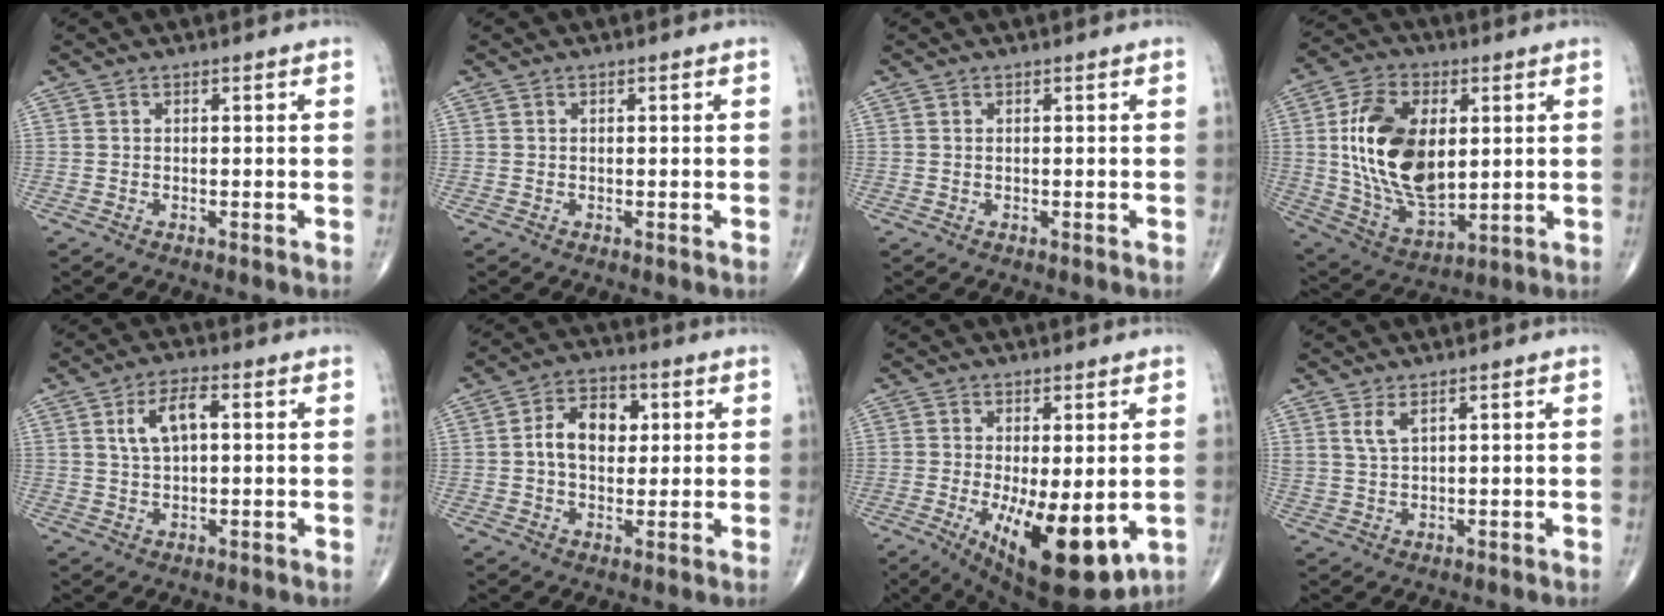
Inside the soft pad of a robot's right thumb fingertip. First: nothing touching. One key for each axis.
{"total": 0.0}
{"total": 0.0}
{"total": 20.1, "fx": 2.7, "fy": 11.7, "fz": 16.2, "tx": -0.288, "ty": -0.014, "tz": 0.057}
{"total": 6.5, "fx": 1.6, "fy": 3.0, "fz": 5.6, "tx": -0.105, "ty": 0.007, "tz": 0.029}
{"total": 9.0, "fx": 1.3, "fy": 6.1, "fz": 6.5, "tx": -0.089, "ty": 0.013, "tz": 0.016}
{"total": 15.0, "fx": -3.7, "fy": 5.6, "fz": 13.4, "tx": -0.196, "ty": -0.028, "tz": -0.037}
{"total": 3.0, "fx": 1.8, "fy": 1.0, "fz": 2.2, "tx": -0.048, "ty": -0.009, "tz": 0.042}